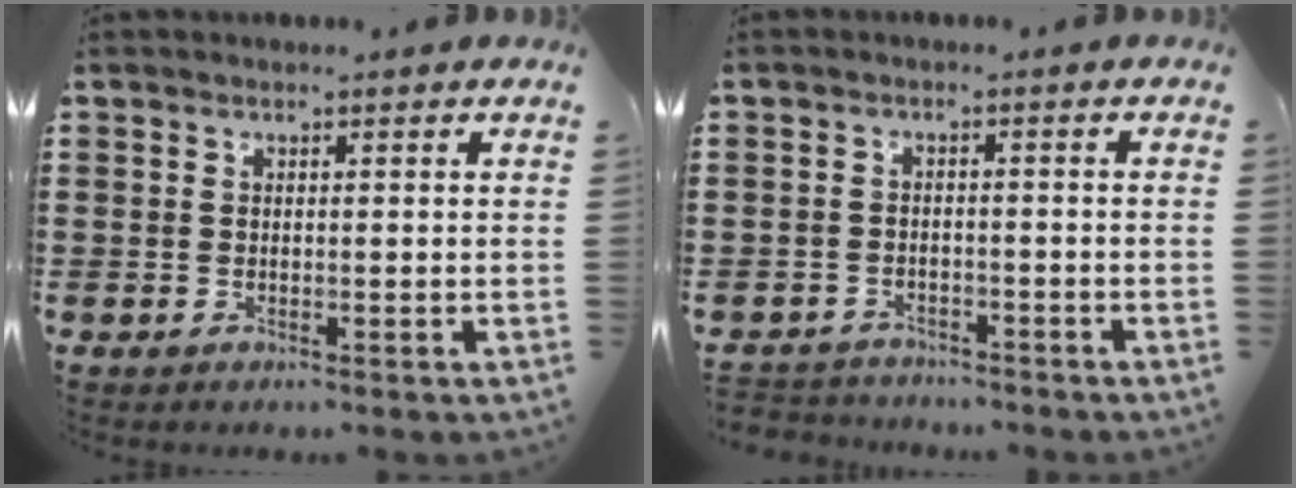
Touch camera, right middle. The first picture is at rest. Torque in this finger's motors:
{"motor_torque": [1.05, 0.69, -0.74, -0.21]}